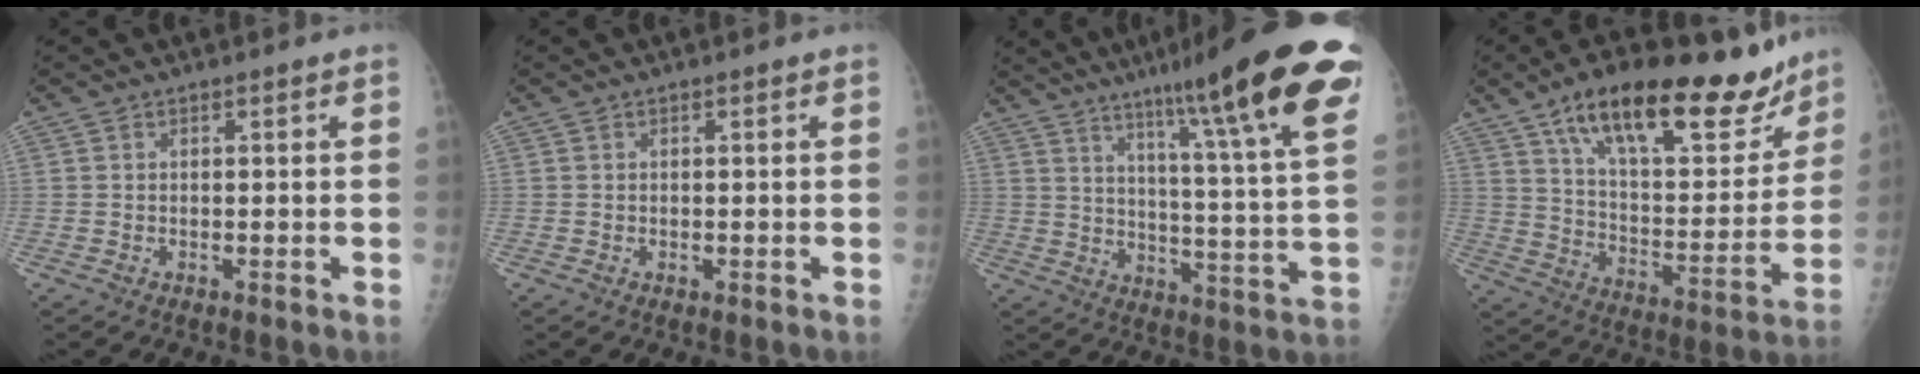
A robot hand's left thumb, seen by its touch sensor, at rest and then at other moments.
{"total": 0.5, "force": [-0.1, 0.4, 0.3], "torque": [-0.004, -0.001, -0.003]}
{"total": 24.5, "force": [15.2, 1.9, 19.1], "torque": [-0.261, -0.057, 0.212]}
{"total": 27.5, "force": [18.4, 10.1, 17.8], "torque": [-0.229, -0.052, 0.289]}